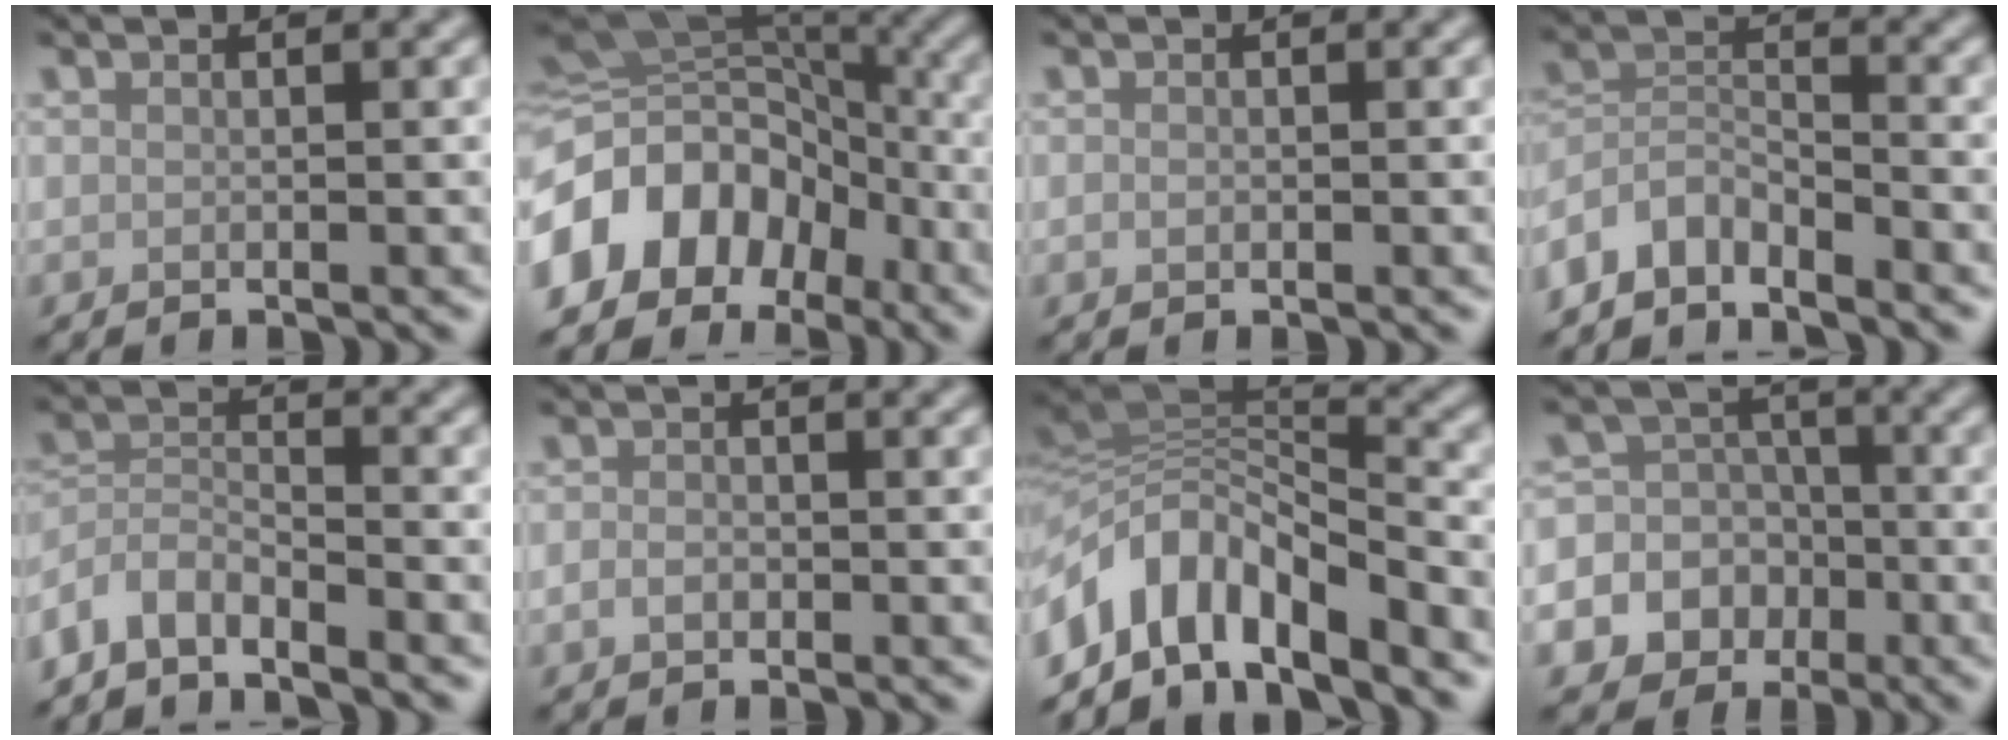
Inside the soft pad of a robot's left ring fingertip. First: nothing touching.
{"total": 12.9, "force": [-5.9, 9.5, 6.6], "torque": [-0.145, 0.009, -0.113]}
{"total": 0.6, "force": [-0.2, 0.4, 0.3], "torque": [-0.007, -0.002, -0.004]}
{"total": 4.1, "force": [-3.6, 1.6, 1.3], "torque": [-0.021, 0.002, -0.080]}
{"total": 3.9, "force": [-3.5, 1.2, 1.3], "torque": [-0.023, 0.000, -0.081]}
{"total": 1.3, "force": [-0.6, 1.0, 0.7], "torque": [-0.015, -0.001, -0.014]}
{"total": 8.7, "force": [-4.9, 4.1, 5.9], "torque": [-0.100, 0.007, -0.099]}
{"total": 12.0, "force": [-4.4, 10.9, 2.6], "torque": [-0.073, -0.013, -0.088]}